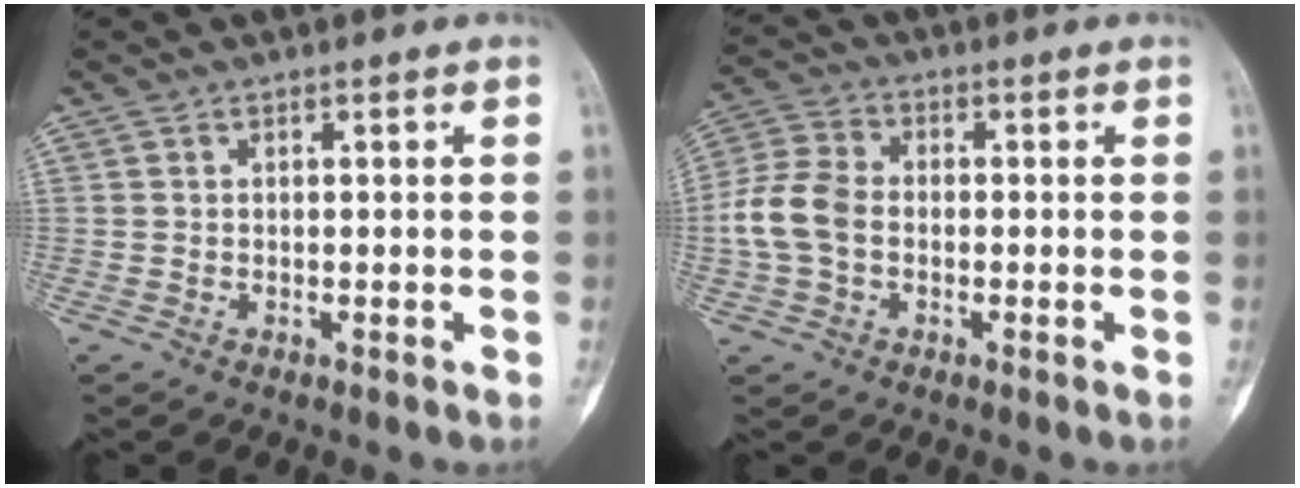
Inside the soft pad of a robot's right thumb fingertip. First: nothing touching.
{"total": 8.7, "force": [-1.2, 6.3, 5.9], "torque": [-0.127, 0.023, -0.033]}